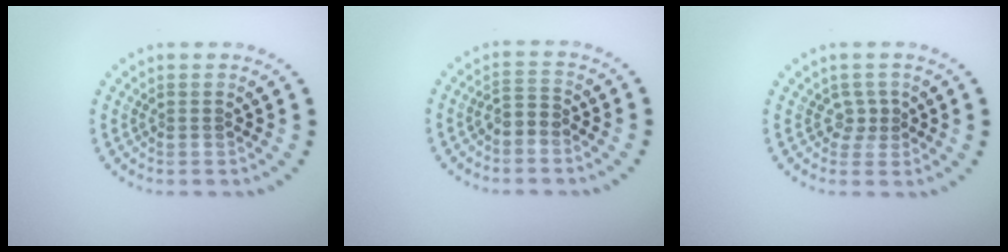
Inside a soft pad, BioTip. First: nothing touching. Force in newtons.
{"total": 1.8, "press": 1.4, "slide": 1.1}
{"total": 1.5, "press": 1.0, "slide": 1.2}